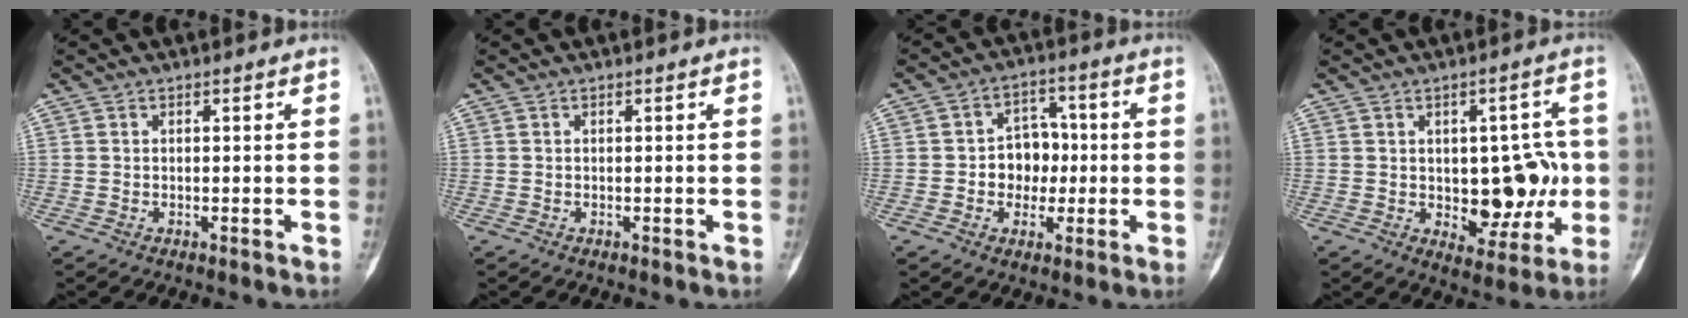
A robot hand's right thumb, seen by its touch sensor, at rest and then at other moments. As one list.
[{"total": 0.0}, {"total": 8.1, "force": [-0.6, 6.5, 4.8], "torque": [-0.023, 0.021, -0.015]}, {"total": 12.0, "force": [-0.6, 6.9, 9.8], "torque": [-0.081, 0.009, 0.004]}]